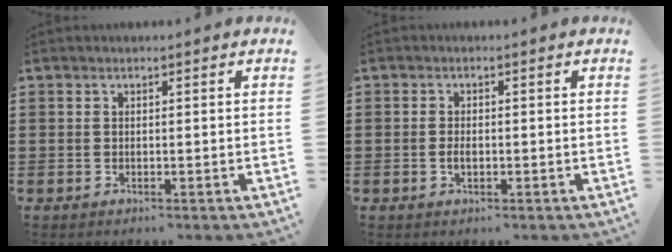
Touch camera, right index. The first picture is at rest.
{"total": 1.5, "force": [-0.3, 0.8, 1.2], "torque": [-0.024, 0.003, -0.005]}